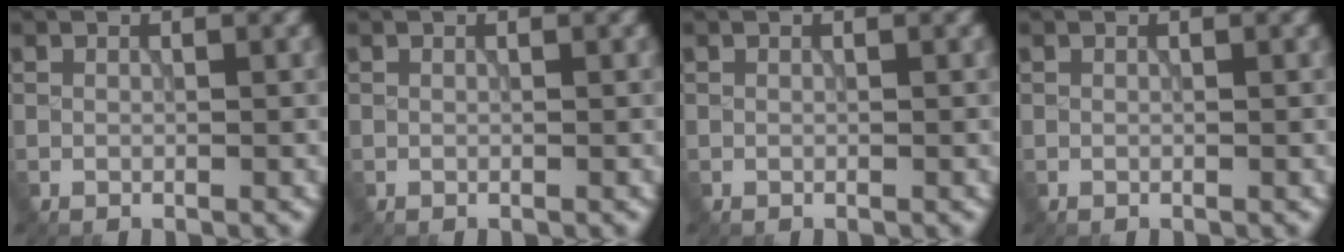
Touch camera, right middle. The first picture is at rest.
{"total": 0.0}
{"total": 0.0}
{"total": 0.0}